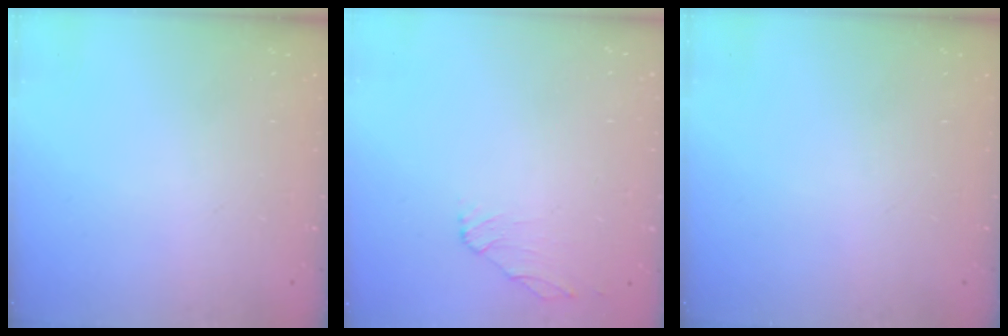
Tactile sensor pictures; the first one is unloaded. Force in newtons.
{"total": 0.6, "press": 0.5, "slide": 0.3}
{"total": 0.0}